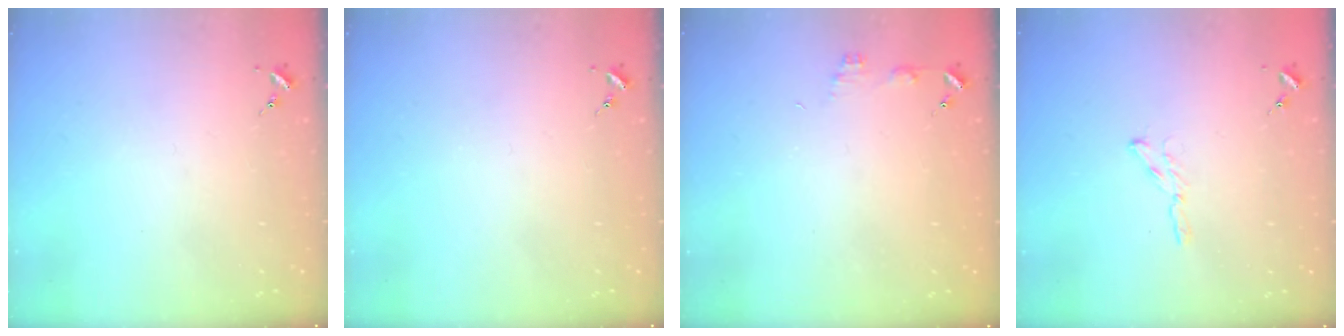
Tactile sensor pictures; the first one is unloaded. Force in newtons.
{"total": 0.0}
{"total": 4.0, "press": 4.0, "slide": 0.4}
{"total": 2.7, "press": 2.7, "slide": 0.2}